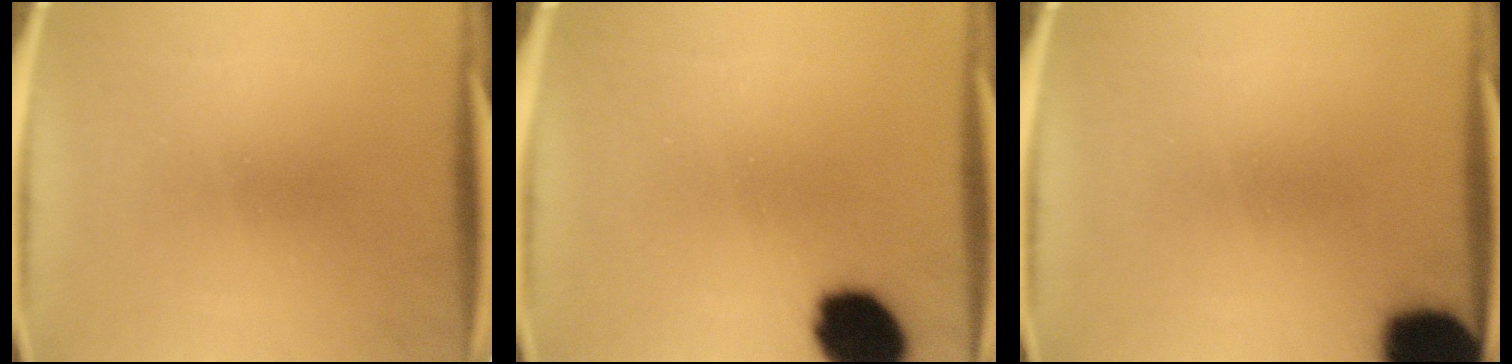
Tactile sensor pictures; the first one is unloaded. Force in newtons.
{"total": 14.1}
{"total": 17.6}